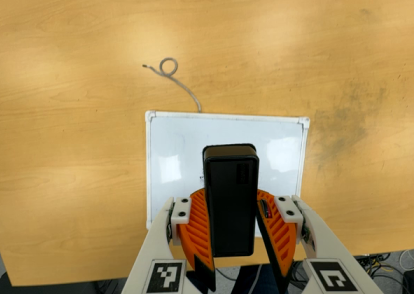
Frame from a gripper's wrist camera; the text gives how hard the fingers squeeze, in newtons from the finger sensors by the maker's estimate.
{"total": 7.4, "left": 8.2, "right": 6.6}